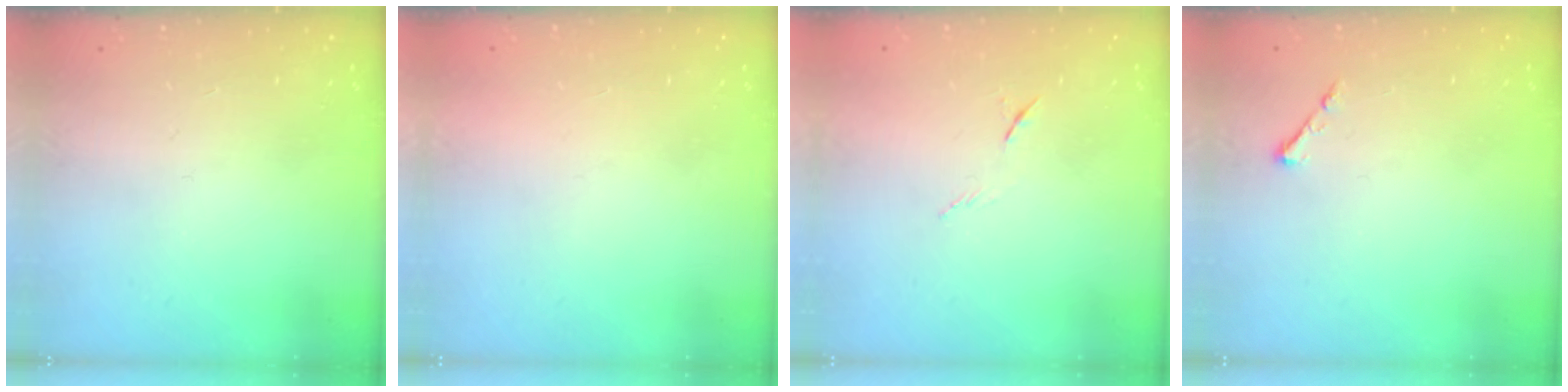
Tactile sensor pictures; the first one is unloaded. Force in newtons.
{"total": 1.5, "press": 1.5, "slide": 0.1}
{"total": 6.2, "press": 6.1, "slide": 0.9}
{"total": 3.2, "press": 3.1, "slide": 0.5}